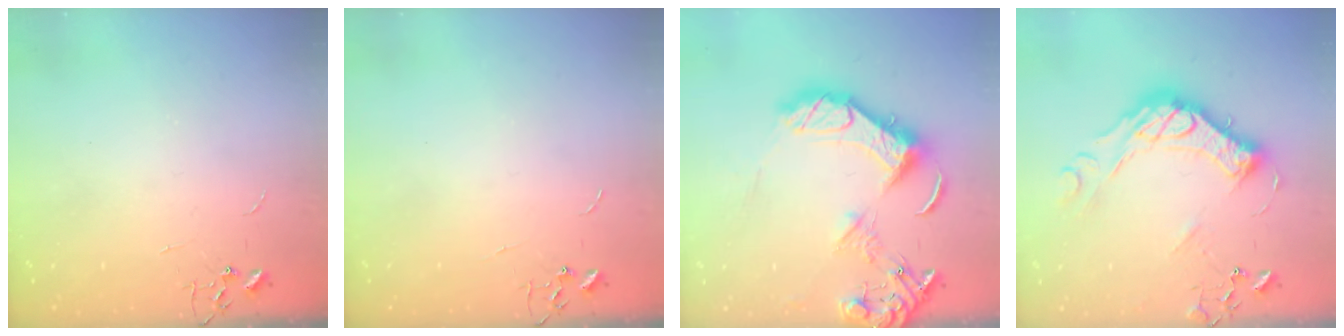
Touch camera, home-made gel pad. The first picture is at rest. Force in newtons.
{"total": 0.0}
{"total": 16.8, "press": 16.6, "slide": 2.3}
{"total": 18.0, "press": 18.0, "slide": 1.2}